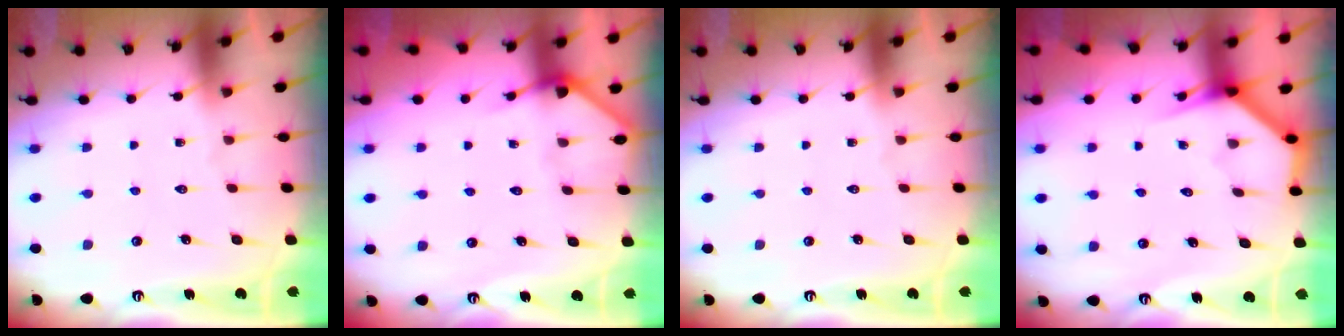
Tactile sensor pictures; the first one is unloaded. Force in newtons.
{"total": 4.4, "press": 4.4, "slide": 0.4}
{"total": 0.0}
{"total": 3.9, "press": 3.9, "slide": 0.2}